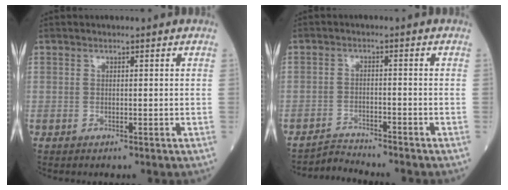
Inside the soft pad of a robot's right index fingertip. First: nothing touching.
{"total": 3.5, "force": [-3.2, -1.0, -0.8], "torque": [0.014, -0.016, -0.056]}